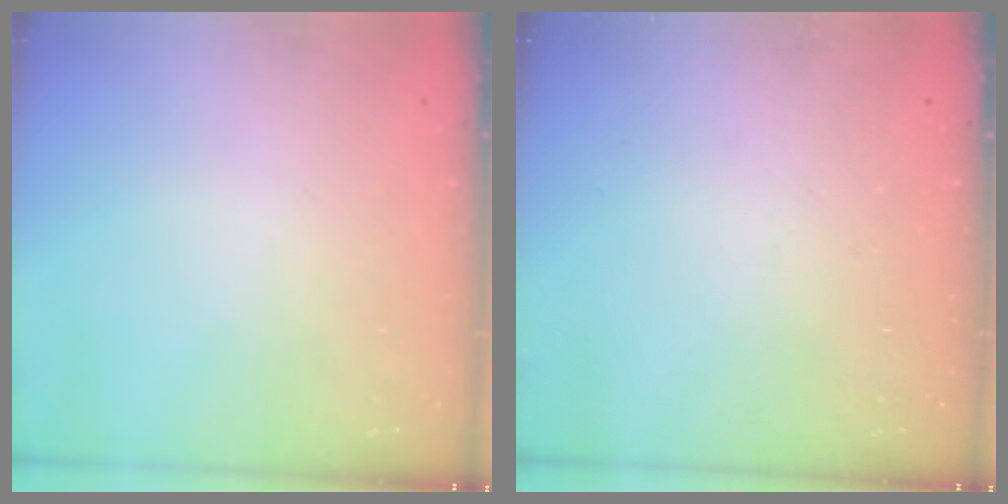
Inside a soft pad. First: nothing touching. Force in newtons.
{"total": 0.0}